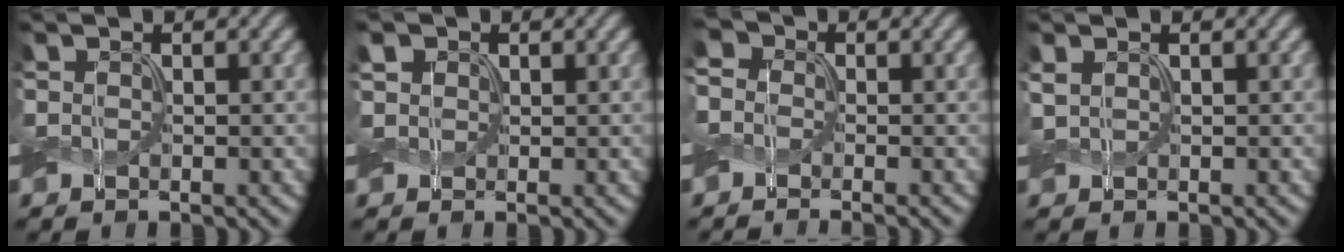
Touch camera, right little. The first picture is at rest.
{"total": 1.6, "force": [0.7, 1.3, 0.6], "torque": [-0.020, 0.003, 0.007]}
{"total": 4.6, "force": [-0.3, 3.9, 2.5], "torque": [-0.051, 0.011, -0.034]}
{"total": 0.6, "force": [0.3, 0.4, 0.4], "torque": [-0.013, 0.001, 0.007]}